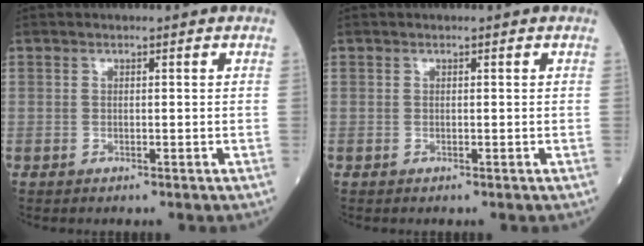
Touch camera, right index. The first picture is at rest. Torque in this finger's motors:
{"motor_torque": [0.01, 0.01, 0.00, 0.00]}